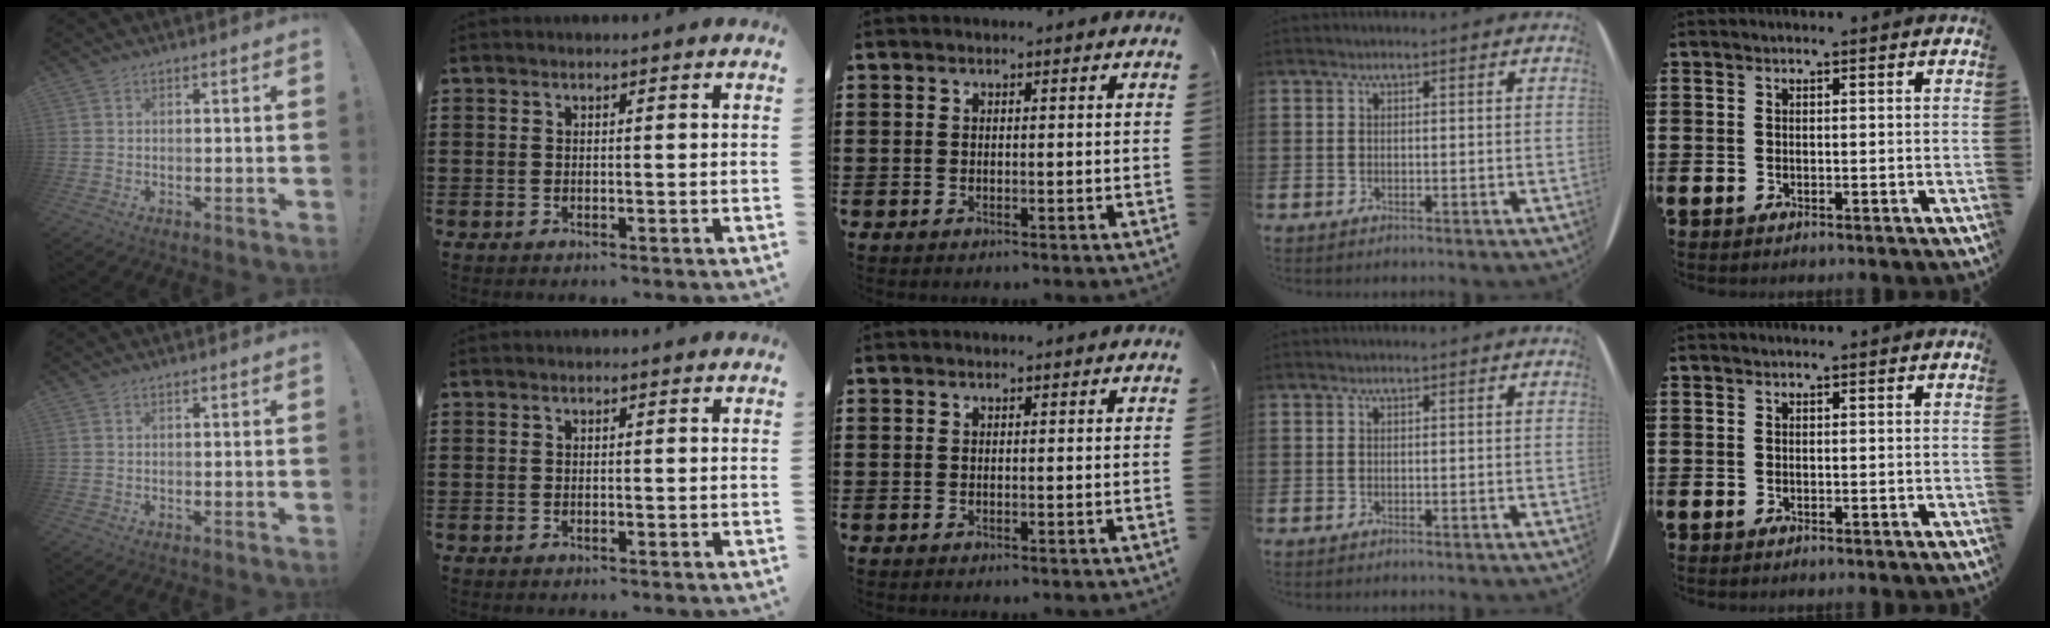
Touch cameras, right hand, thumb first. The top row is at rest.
{}